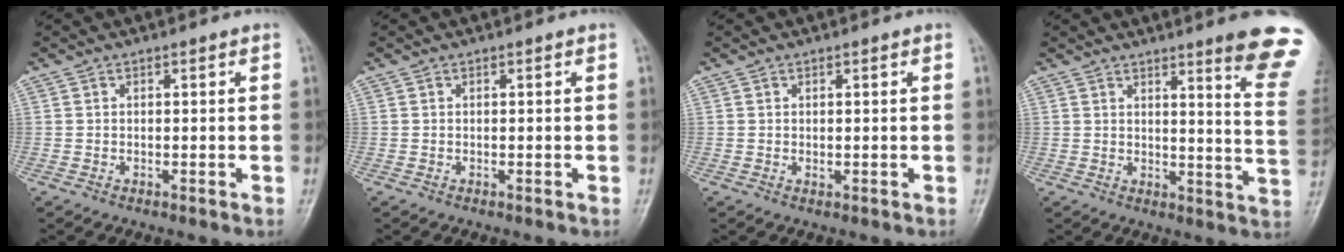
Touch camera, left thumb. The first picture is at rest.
{"total": 0.0}
{"total": 0.7, "force": [0.1, 0.3, 0.6], "torque": [-0.011, 0.001, 0.006]}
{"total": 13.5, "force": [9.3, 0.7, 9.7], "torque": [-0.098, -0.065, 0.103]}